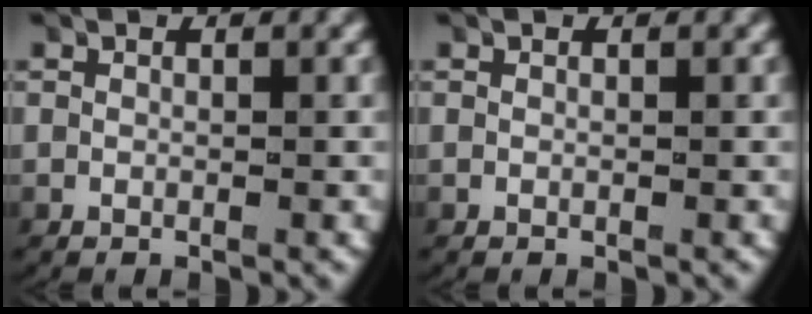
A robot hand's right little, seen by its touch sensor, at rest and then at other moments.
{"total": 0.0}